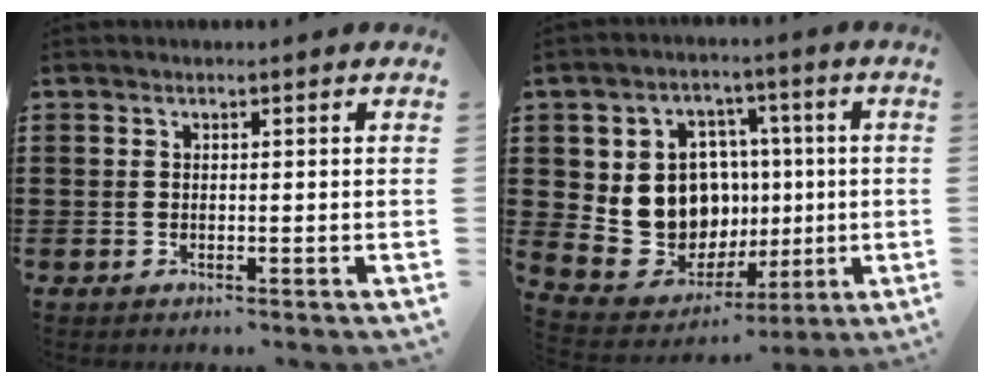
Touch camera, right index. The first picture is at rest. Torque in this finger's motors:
{"motor_torque": [2.14, 0.00, 1.05, 0.21]}